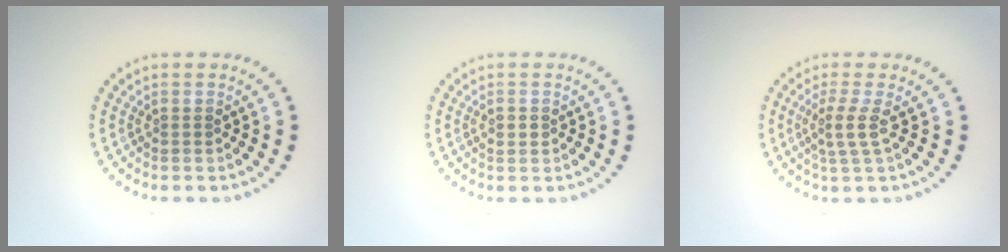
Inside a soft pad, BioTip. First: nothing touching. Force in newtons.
{"total": 0.9, "press": 0.9, "slide": 0.1}
{"total": 2.2, "press": 1.6, "slide": 1.5}